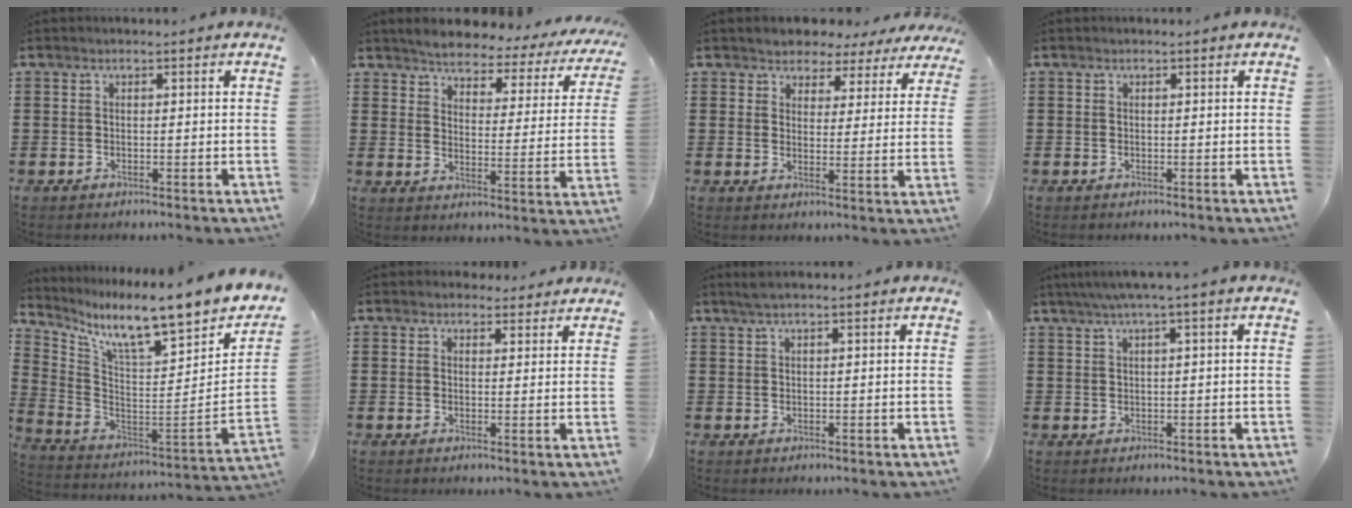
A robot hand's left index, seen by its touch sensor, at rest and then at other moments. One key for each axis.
{"total": 3.2, "fx": 3.0, "fy": 0.6, "fz": 0.7, "tx": -0.038, "ty": -0.026, "tz": 0.044}
{"total": 3.7, "fx": 3.3, "fy": 1.7, "fz": 0.0, "tx": -0.025, "ty": -0.012, "tz": 0.057}
{"total": 0.0}
{"total": 9.1, "fx": 6.9, "fy": 0.6, "fz": 5.9, "tx": -0.118, "ty": -0.074, "tz": 0.104}
{"total": 2.1, "fx": 1.9, "fy": 1.0, "fz": 0.3, "tx": -0.002, "ty": 0.000, "tz": 0.035}
{"total": 1.4, "fx": 0.8, "fy": -0.1, "fz": 1.1, "tx": -0.021, "ty": 0.001, "tz": 0.015}
{"total": 2.2, "fx": 0.7, "fy": -0.4, "fz": 2.1, "tx": -0.037, "ty": -0.003, "tz": 0.011}